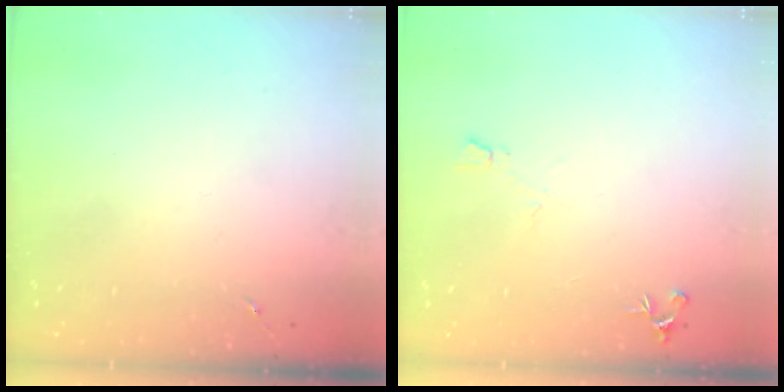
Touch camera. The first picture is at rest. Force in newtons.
{"total": 4.4, "press": 4.3, "slide": 0.9}